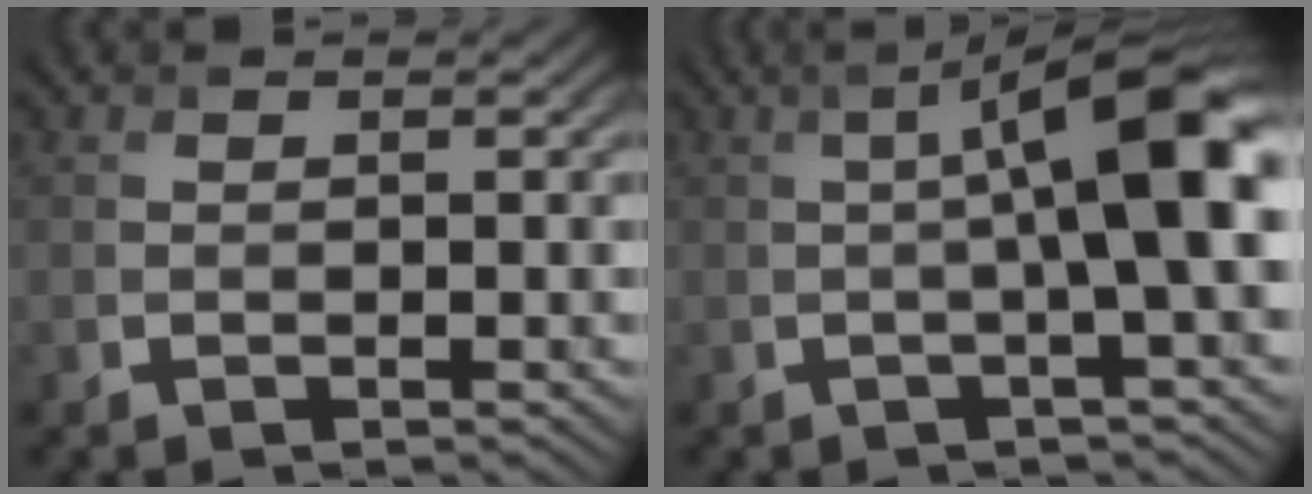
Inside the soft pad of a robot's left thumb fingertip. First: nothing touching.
{"total": 9.2, "force": [0.2, 1.7, 9.1], "torque": [-0.130, 0.023, -0.005]}